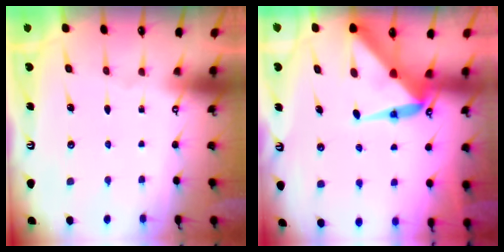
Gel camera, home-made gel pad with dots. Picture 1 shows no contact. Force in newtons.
{"total": 8.4, "press": 8.4, "slide": 0.7}